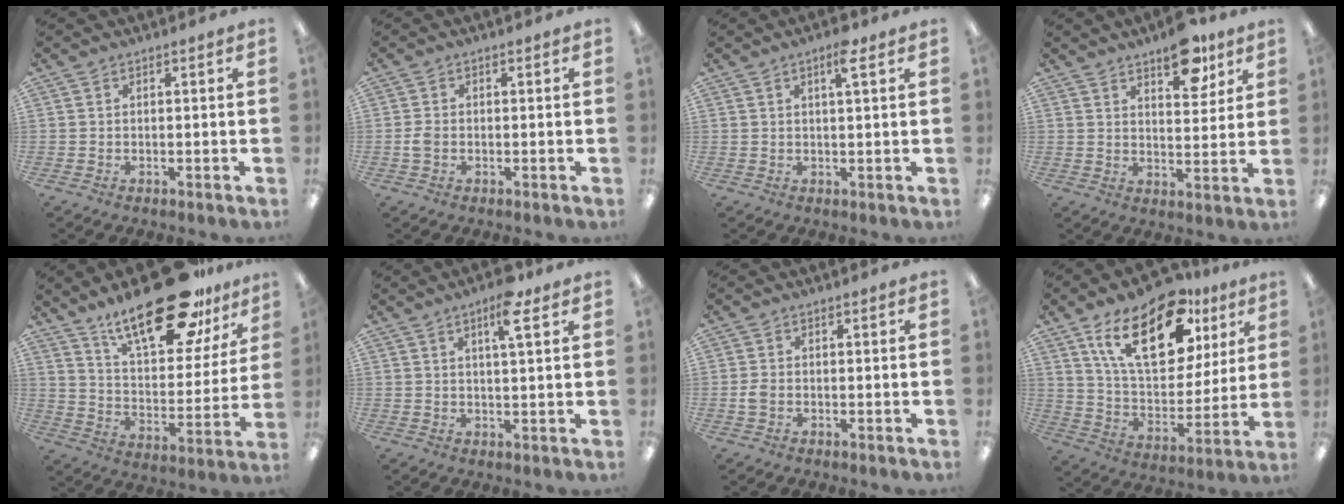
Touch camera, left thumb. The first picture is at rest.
{"total": 2.2, "force": [-0.5, 1.6, 1.4], "torque": [-0.023, 0.005, -0.009]}
{"total": 4.2, "force": [2.4, 0.8, 3.4], "torque": [-0.058, -0.002, 0.037]}
{"total": 10.0, "force": [6.8, 4.6, 5.7], "torque": [-0.056, -0.037, 0.111]}
{"total": 24.8, "force": [17.9, 9.1, 14.6], "torque": [-0.231, -0.101, 0.301]}
{"total": 7.1, "force": [4.0, 1.7, 5.6], "torque": [-0.090, -0.005, 0.061]}
{"total": 2.0, "force": [-0.4, 1.5, 1.2], "torque": [-0.022, 0.004, -0.008]}
{"total": 22.5, "force": [12.5, 11.4, 14.9], "torque": [-0.247, -0.040, 0.215]}